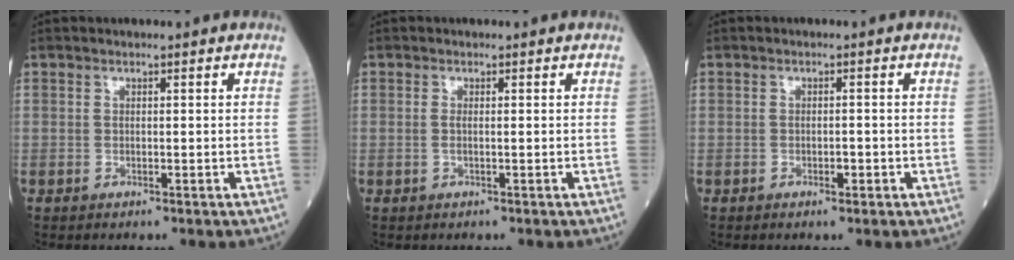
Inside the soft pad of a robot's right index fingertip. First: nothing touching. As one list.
[{"total": 0.8, "force": [0.0, 0.2, 0.7], "torque": [-0.018, -0.002, -0.001]}, {"total": 1.5, "force": [-0.6, 0.5, 1.3], "torque": [-0.022, 0.000, -0.009]}]